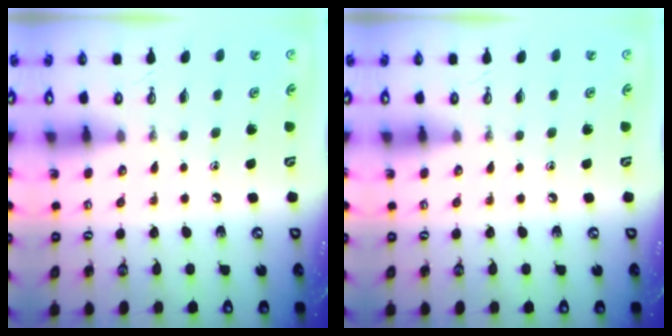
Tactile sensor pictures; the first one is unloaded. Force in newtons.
{"total": 0.0}